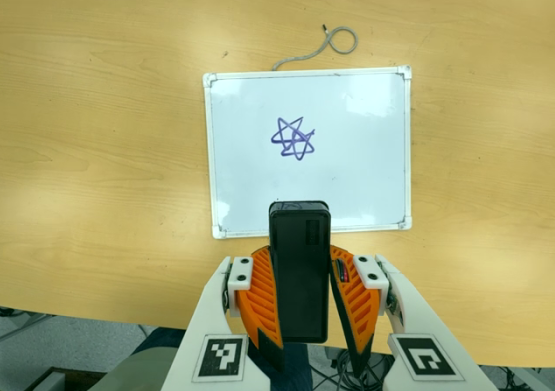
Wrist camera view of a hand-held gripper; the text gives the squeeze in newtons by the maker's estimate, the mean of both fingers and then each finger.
{"total": 10.2, "left": 8.5, "right": 11.9}